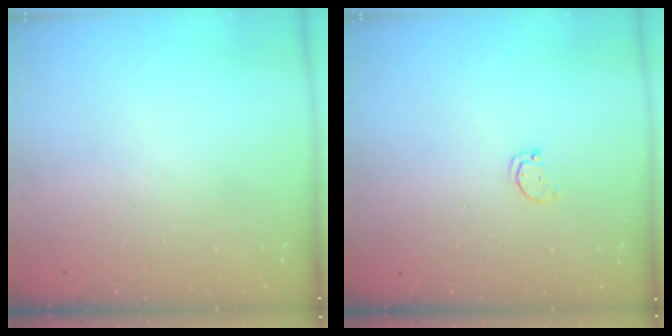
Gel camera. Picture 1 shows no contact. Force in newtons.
{"total": 1.7, "press": 1.7, "slide": 0.2}